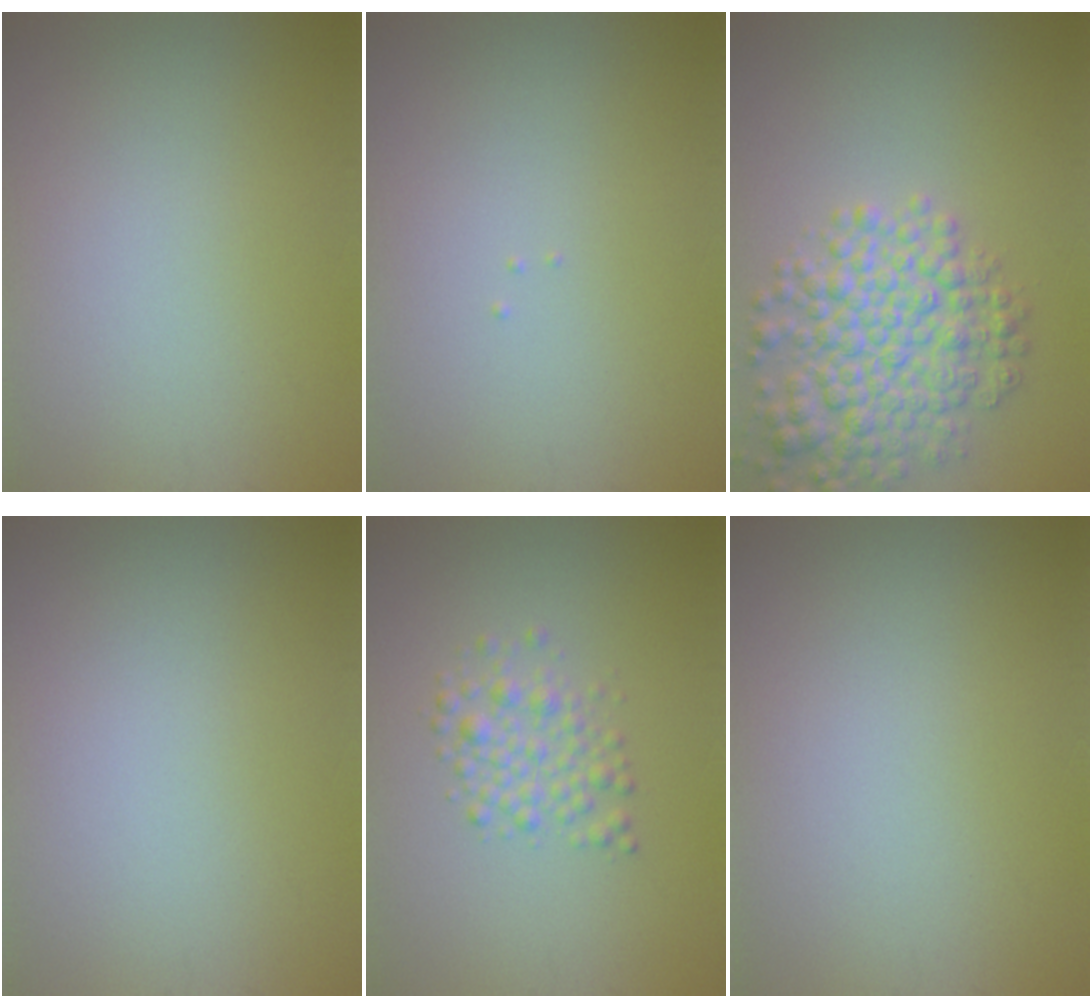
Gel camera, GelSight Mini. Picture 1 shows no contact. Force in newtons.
{"total": 0.0}
{"total": 6.4, "press": 6.4, "slide": 0.2}
{"total": 0.0}
{"total": 2.5, "press": 2.5, "slide": 0.0}
{"total": 0.0}